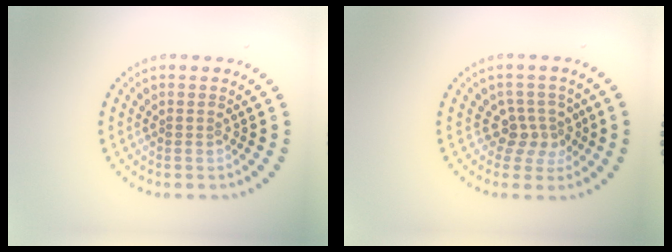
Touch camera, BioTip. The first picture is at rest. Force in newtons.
{"total": 2.7, "press": 2.0, "slide": 1.9}